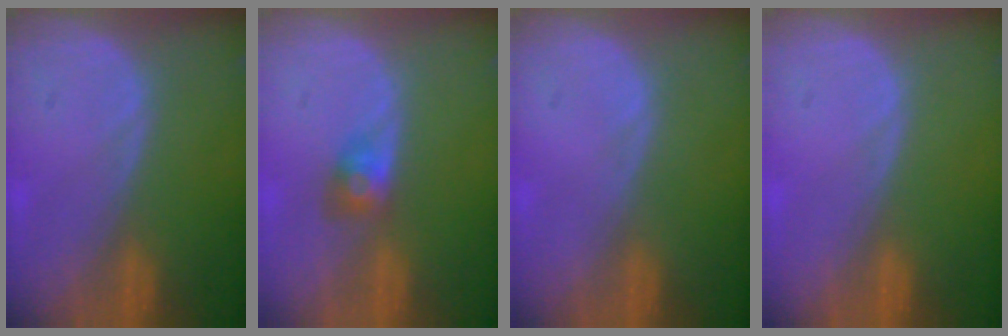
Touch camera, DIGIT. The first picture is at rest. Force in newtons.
{"total": 2.8, "press": 2.6, "slide": 1.1}
{"total": 0.0}
{"total": 0.0}